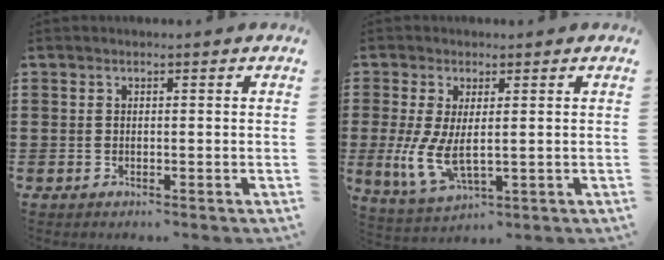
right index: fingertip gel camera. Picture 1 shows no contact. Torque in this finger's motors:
{"motor_torque": [1.09, 1.05, 0.28, 0.21]}